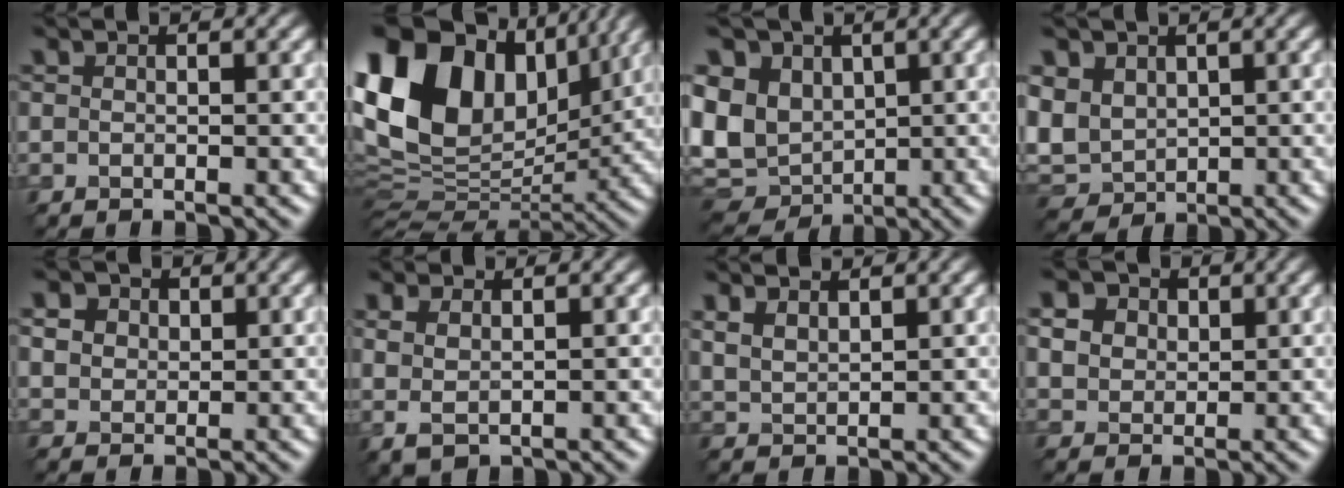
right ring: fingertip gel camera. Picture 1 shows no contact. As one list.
[{"total": 17.8, "force": [6.2, 12.1, 11.5], "torque": [-0.247, 0.019, 0.116]}, {"total": 8.0, "force": [-0.1, 6.3, 5.0], "torque": [-0.110, -0.001, -0.004]}, {"total": 5.1, "force": [0.6, 4.1, 3.0], "torque": [-0.092, -0.001, 0.003]}, {"total": 4.8, "force": [2.2, 3.5, 2.3], "torque": [-0.064, 0.009, 0.027]}, {"total": 2.2, "force": [0.8, 0.9, 1.8], "torque": [-0.045, -0.003, 0.021]}, {"total": 2.2, "force": [1.6, 1.0, 1.2], "torque": [-0.035, 0.002, 0.034]}, {"total": 7.4, "force": [3.4, 5.5, 3.6], "torque": [-0.097, 0.021, 0.042]}]